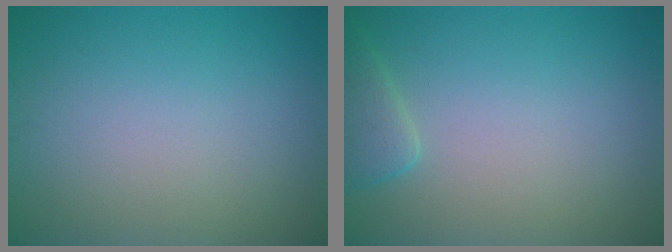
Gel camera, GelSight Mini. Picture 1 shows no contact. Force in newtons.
{"total": 2.0, "press": 2.0, "slide": 0.2}